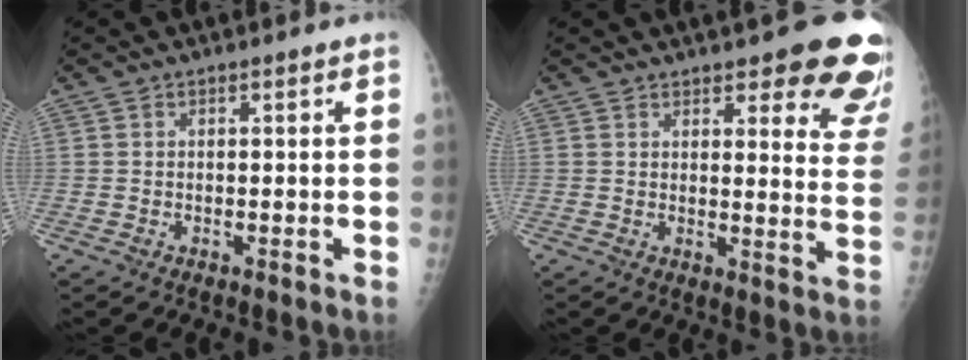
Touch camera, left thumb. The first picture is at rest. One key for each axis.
{"total": 14.3, "fx": 10.3, "fy": 4.3, "fz": 8.9, "tx": -0.058, "ty": -0.057, "tz": 0.103}